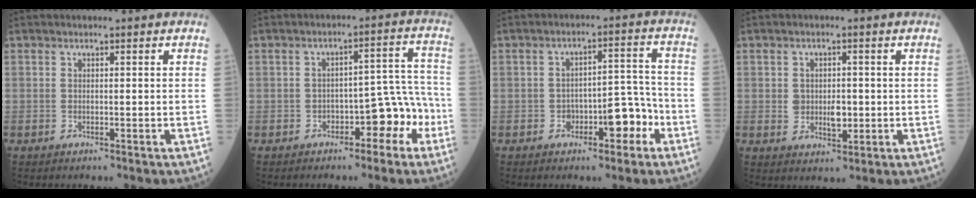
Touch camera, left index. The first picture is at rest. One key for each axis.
{"total": 6.5, "fx": -3.4, "fy": 3.0, "fz": 4.6, "tx": -0.046, "ty": 0.039, "tz": -0.043}
{"total": 6.3, "fx": -3.2, "fy": 2.7, "fz": 4.8, "tx": -0.058, "ty": 0.034, "tz": -0.043}
{"total": 3.6, "fx": -0.2, "fy": 2.4, "fz": 2.7, "tx": -0.033, "ty": 0.000, "tz": 0.004}